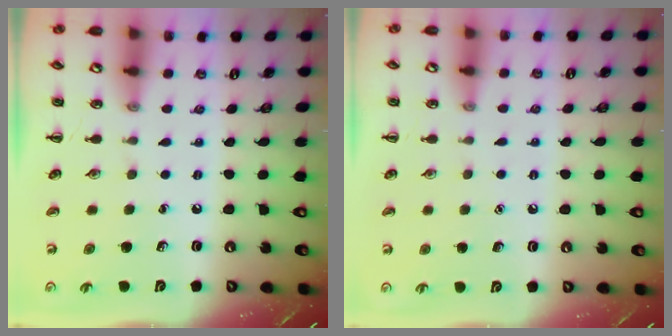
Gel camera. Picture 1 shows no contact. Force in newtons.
{"total": 1.4, "press": 1.4, "slide": 0.1}